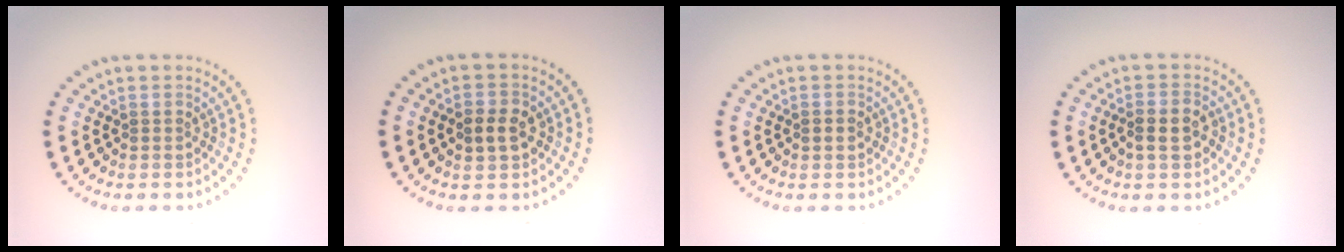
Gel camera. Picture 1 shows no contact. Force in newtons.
{"total": 2.6, "press": 2.6, "slide": 0.2}
{"total": 1.1, "press": 1.1, "slide": 0.0}
{"total": 1.9, "press": 1.9, "slide": 0.5}